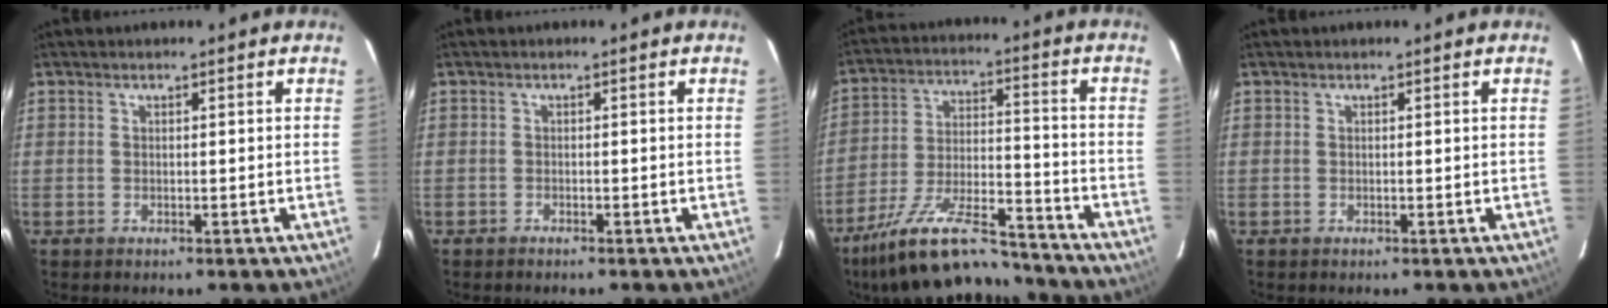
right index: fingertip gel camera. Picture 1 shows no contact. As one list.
[{"total": 0.6, "force": [-0.6, 0.0, 0.0], "torque": [-0.002, 0.000, -0.011]}, {"total": 19.1, "force": [-16.1, 4.4, 9.3], "torque": [-0.181, -0.018, -0.261]}, {"total": 0.0}]